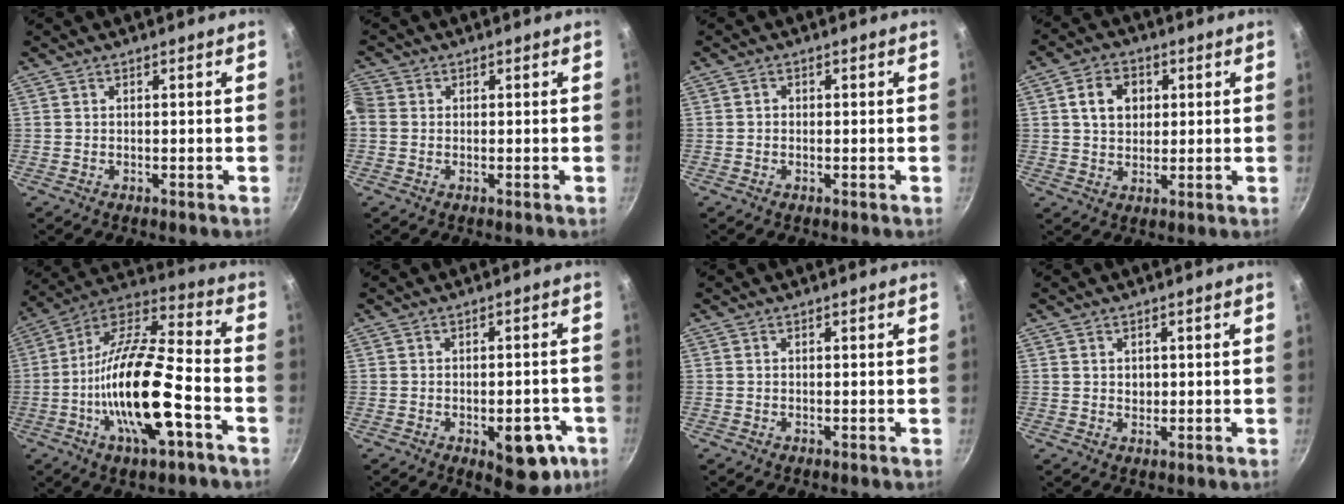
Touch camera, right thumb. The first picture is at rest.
{"total": 2.5, "force": [-0.1, 2.2, 1.2], "torque": [-0.024, 0.004, -0.012]}
{"total": 0.8, "force": [-0.1, 0.7, 0.3], "torque": [-0.002, 0.004, -0.003]}
{"total": 7.4, "force": [1.8, 5.8, 4.2], "torque": [-0.050, 0.005, 0.027]}
{"total": 21.4, "force": [-7.0, 7.1, 18.9], "torque": [-0.339, 0.031, -0.139]}
{"total": 10.3, "force": [-3.8, 5.1, 8.1], "torque": [-0.063, 0.016, -0.040]}
{"total": 0.0}
{"total": 1.8, "force": [0.4, 1.5, 0.9], "torque": [-0.008, -0.003, 0.006]}